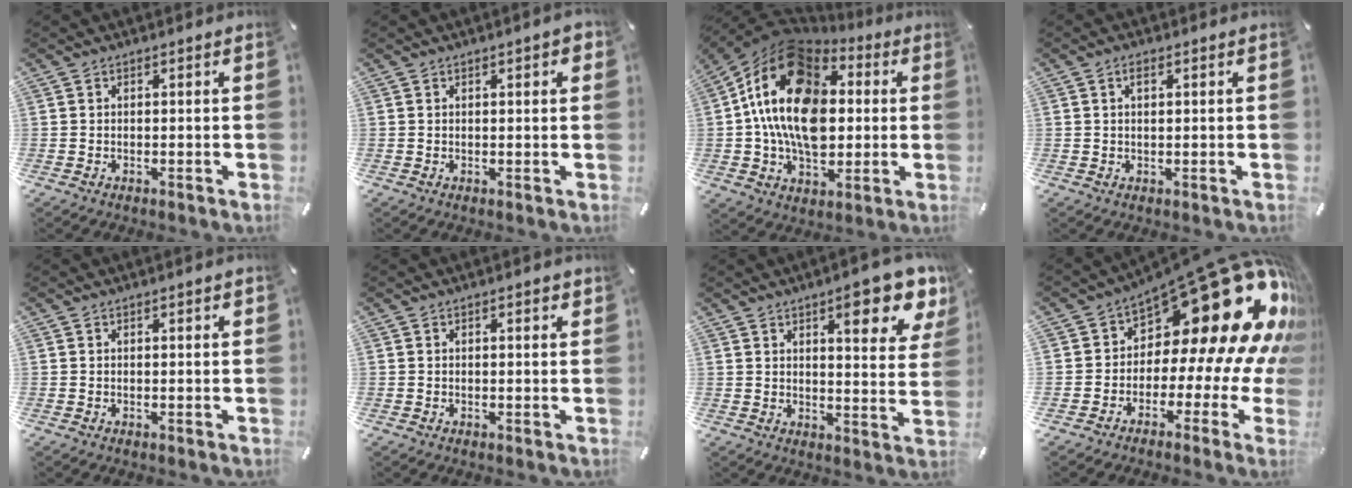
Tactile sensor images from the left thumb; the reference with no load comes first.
{"total": 1.9, "force": [0.7, 0.5, 1.7], "torque": [-0.027, -0.001, 0.010]}
{"total": 22.8, "force": [2.8, 16.0, 16.0], "torque": [-0.323, -0.004, 0.045]}
{"total": 1.6, "force": [0.5, 0.7, 1.3], "torque": [-0.028, 0.003, 0.008]}
{"total": 0.6, "force": [0.3, 0.1, 0.5], "torque": [-0.010, 0.001, 0.005]}
{"total": 1.3, "force": [0.6, 0.3, 1.1], "torque": [-0.015, -0.002, 0.007]}
{"total": 13.0, "force": [8.0, 3.6, 9.6], "torque": [-0.119, -0.049, 0.125]}
{"total": 28.7, "force": [11.7, 13.5, 22.5], "torque": [-0.318, -0.116, 0.228]}